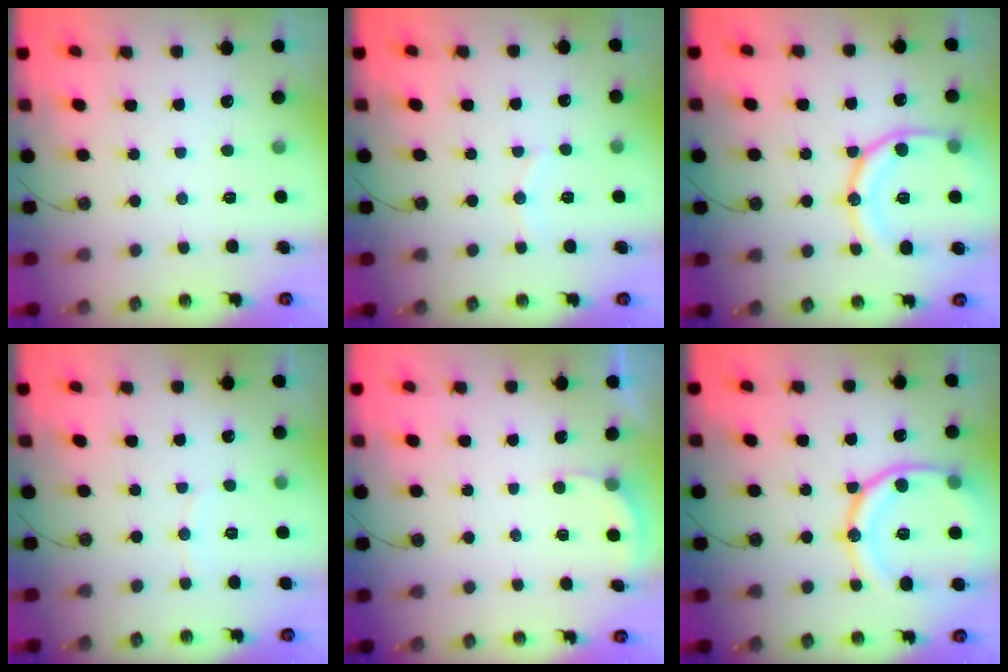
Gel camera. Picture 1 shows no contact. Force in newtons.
{"total": 5.5, "press": 5.5, "slide": 0.5}
{"total": 17.2, "press": 17.1, "slide": 2.0}
{"total": 3.0, "press": 3.0, "slide": 0.2}
{"total": 2.1, "press": 2.1, "slide": 0.1}
{"total": 18.5, "press": 18.4, "slide": 1.9}